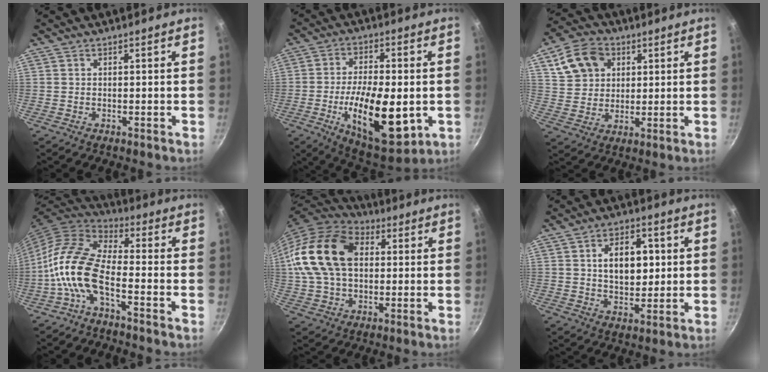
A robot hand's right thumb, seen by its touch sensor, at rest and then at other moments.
{"total": 18.4, "force": [-3.8, 7.9, 16.2], "torque": [-0.251, 0.001, -0.054]}
{"total": 11.3, "force": [4.4, 8.8, 5.4], "torque": [-0.080, 0.005, 0.079]}
{"total": 12.3, "force": [-4.6, 5.4, 10.1], "torque": [-0.199, 0.044, -0.106]}
{"total": 19.5, "force": [3.0, 13.5, 13.8], "torque": [-0.247, 0.023, 0.043]}
{"total": 10.5, "force": [1.8, 6.7, 7.9], "torque": [-0.093, 0.000, 0.028]}